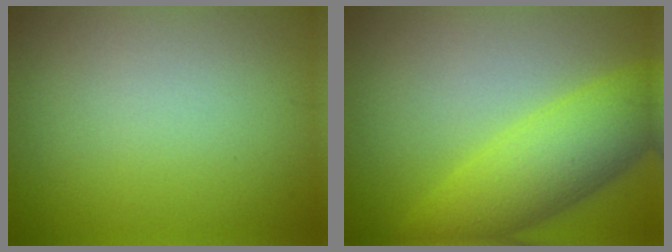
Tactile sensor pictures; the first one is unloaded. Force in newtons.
{"total": 7.4, "press": 7.4, "slide": 0.2}